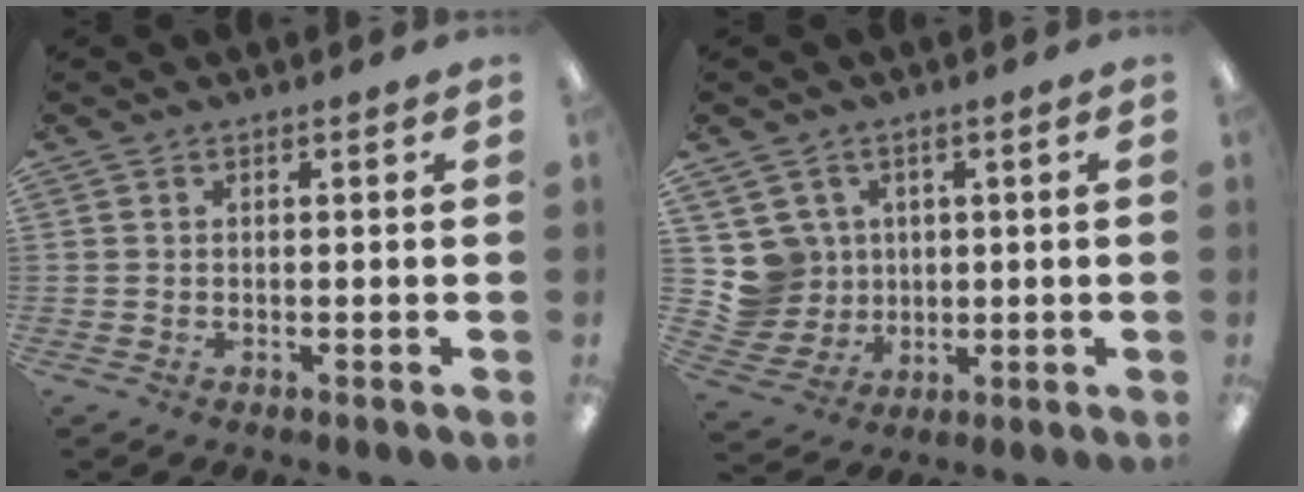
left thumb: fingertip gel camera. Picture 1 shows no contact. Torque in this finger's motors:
{"motor_torque": [0.02, 0.06, -0.01, -0.04, 0.01]}